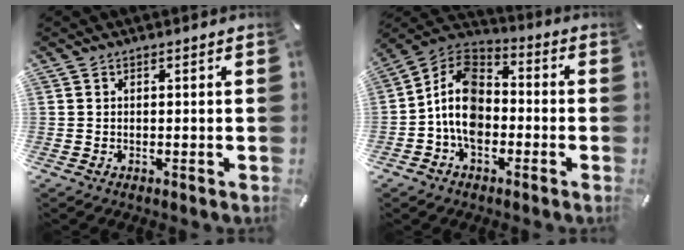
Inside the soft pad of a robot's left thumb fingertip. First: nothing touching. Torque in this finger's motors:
{"motor_torque": [0.82, 3.32, 0.68, 0.26, 0.16]}